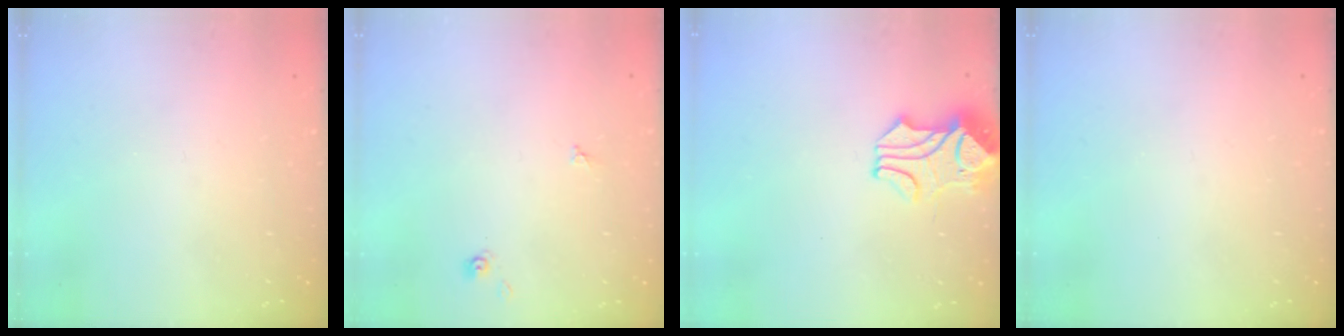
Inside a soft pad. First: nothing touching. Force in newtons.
{"total": 2.2, "press": 2.1, "slide": 0.3}
{"total": 2.3, "press": 2.0, "slide": 1.2}
{"total": 0.0}